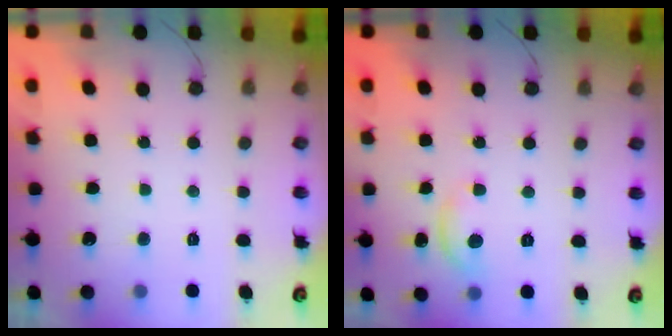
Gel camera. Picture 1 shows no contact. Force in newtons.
{"total": 5.5, "press": 5.5, "slide": 0.2}